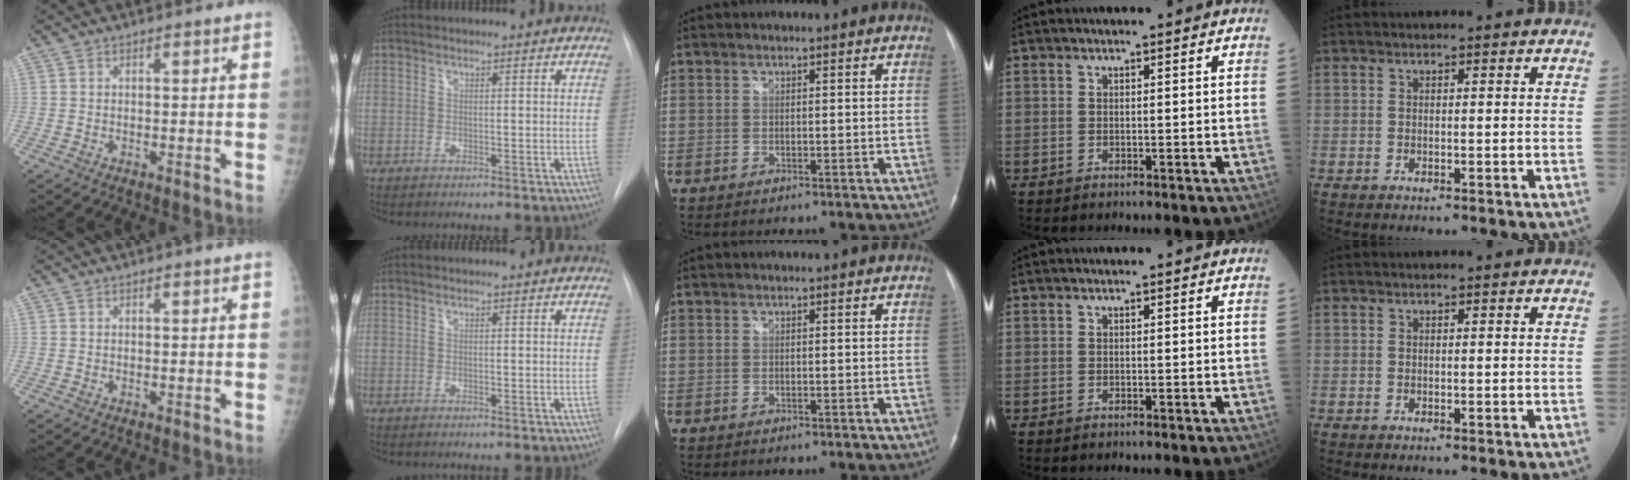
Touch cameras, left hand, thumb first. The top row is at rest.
{"index": {"total": 0.6, "force": [-0.6, -0.1, -0.1], "torque": [0.003, -0.006, -0.010]}}